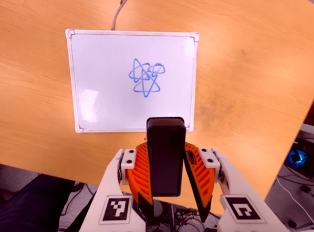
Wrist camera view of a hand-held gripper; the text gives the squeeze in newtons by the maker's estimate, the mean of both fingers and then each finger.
{"total": 6.1, "left": 5.2, "right": 7.0}